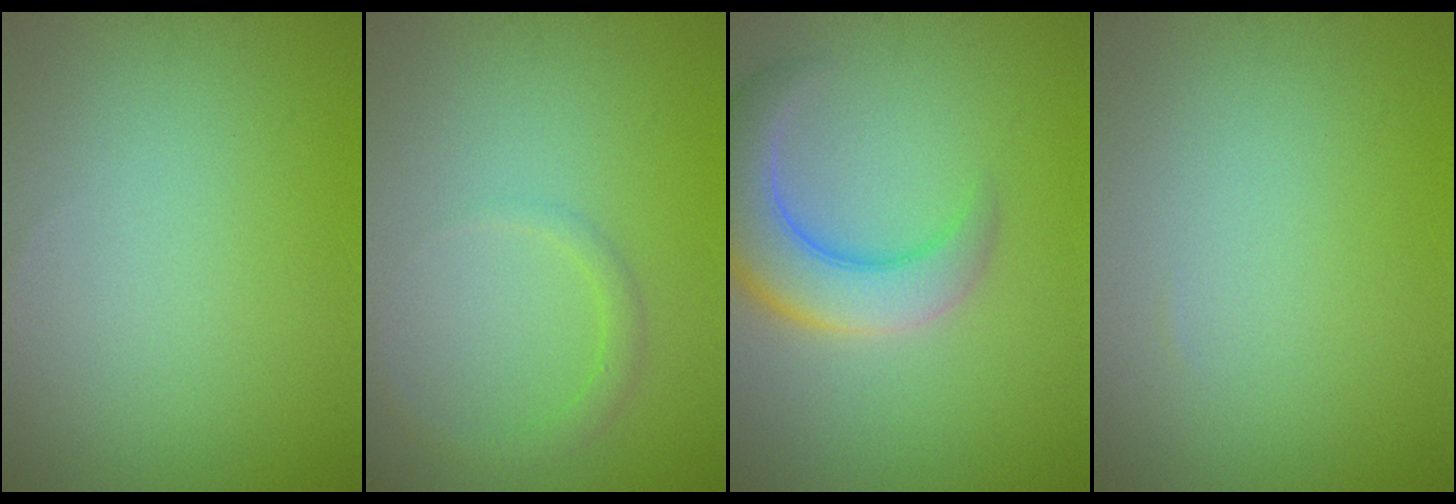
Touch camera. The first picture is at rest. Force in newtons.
{"total": 1.5, "press": 1.5, "slide": 0.2}
{"total": 6.5, "press": 6.5, "slide": 0.3}
{"total": 0.0}